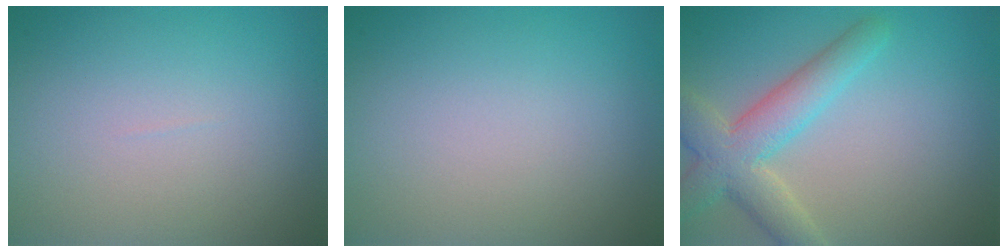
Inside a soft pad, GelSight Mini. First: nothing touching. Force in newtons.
{"total": 0.0}
{"total": 5.2, "press": 5.2, "slide": 0.2}